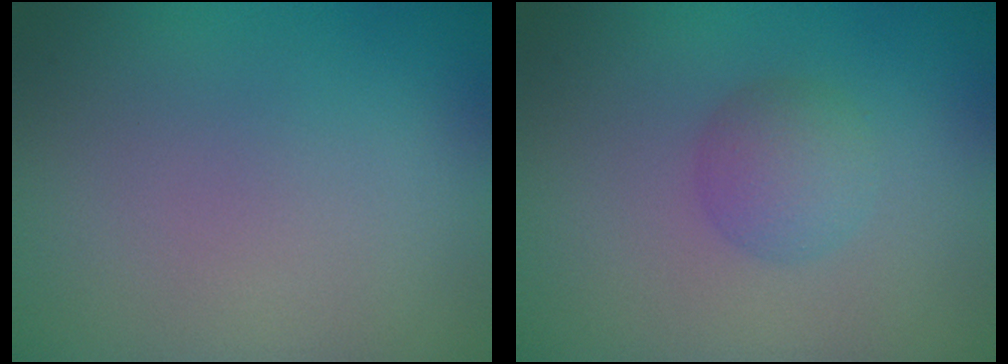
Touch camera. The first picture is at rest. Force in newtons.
{"total": 2.3, "press": 2.3, "slide": 0.1}